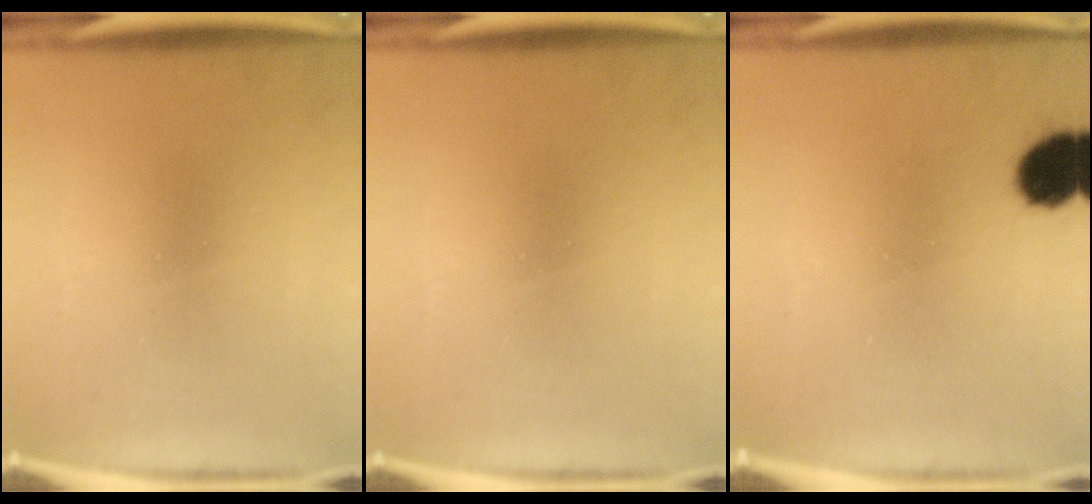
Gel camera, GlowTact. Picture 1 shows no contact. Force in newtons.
{"total": 0.0}
{"total": 8.2}